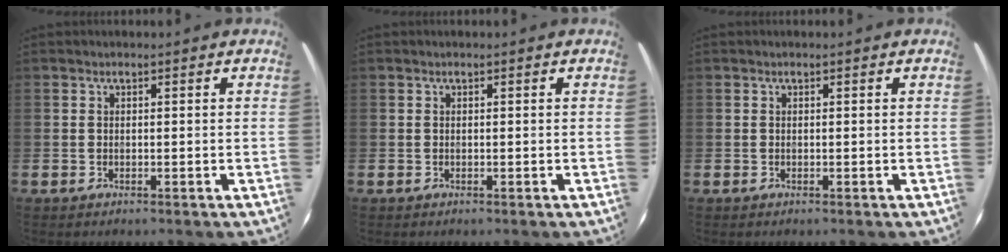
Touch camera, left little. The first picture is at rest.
{"total": 0.0}
{"total": 0.0}